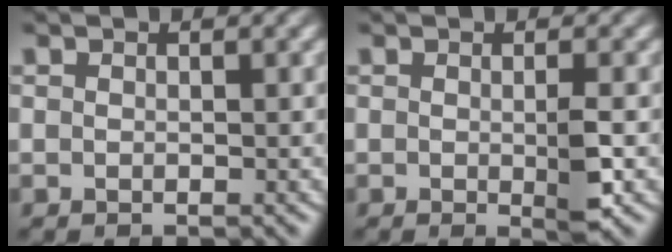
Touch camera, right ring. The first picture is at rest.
{"total": 2.0, "force": [-0.5, 0.4, 1.9], "torque": [-0.036, -0.009, -0.008]}